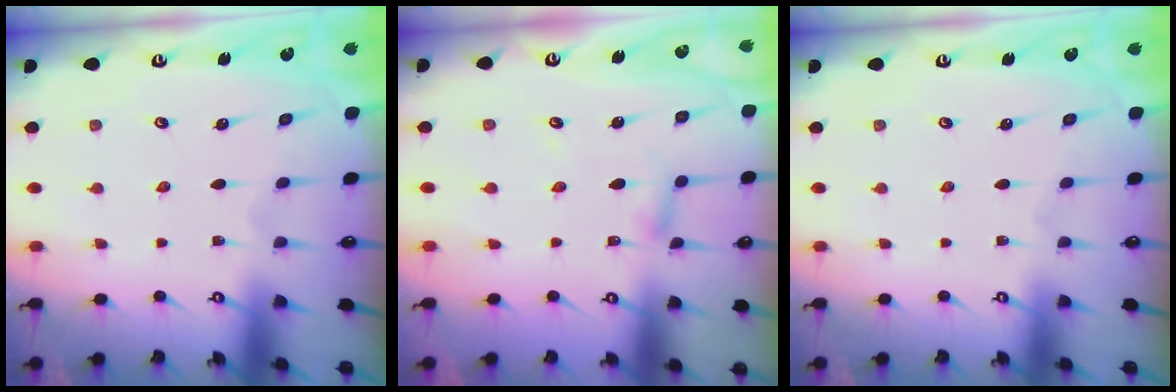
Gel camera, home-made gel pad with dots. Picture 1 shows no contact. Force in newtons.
{"total": 2.8, "press": 2.8, "slide": 0.3}
{"total": 0.0}